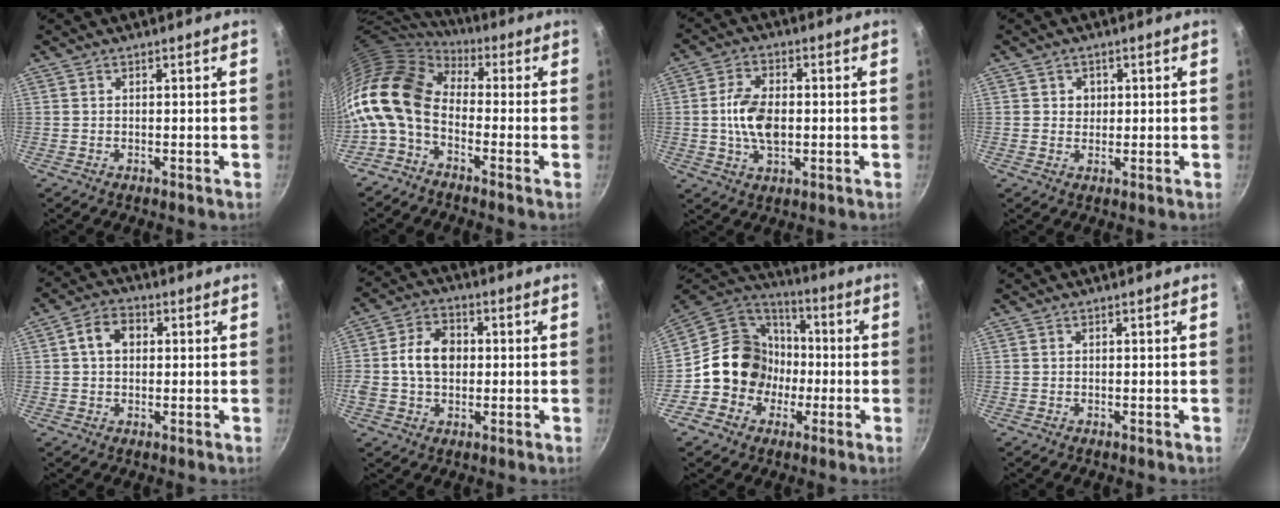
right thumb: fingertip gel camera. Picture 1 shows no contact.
{"total": 13.6, "force": [-1.5, 8.8, 10.3], "torque": [-0.187, 0.024, -0.051]}
{"total": 9.0, "force": [-0.2, 5.3, 7.3], "torque": [-0.131, 0.008, -0.007]}
{"total": 2.3, "force": [0.5, 2.2, 0.6], "torque": [0.006, 0.001, 0.006]}
{"total": 6.1, "force": [1.2, 4.5, 3.9], "torque": [-0.050, 0.013, 0.011]}
{"total": 9.2, "force": [0.2, 6.9, 6.1], "torque": [-0.089, 0.017, -0.008]}
{"total": 16.4, "force": [-2.7, 14.6, 6.9], "torque": [-0.077, 0.043, -0.053]}
{"total": 0.0}